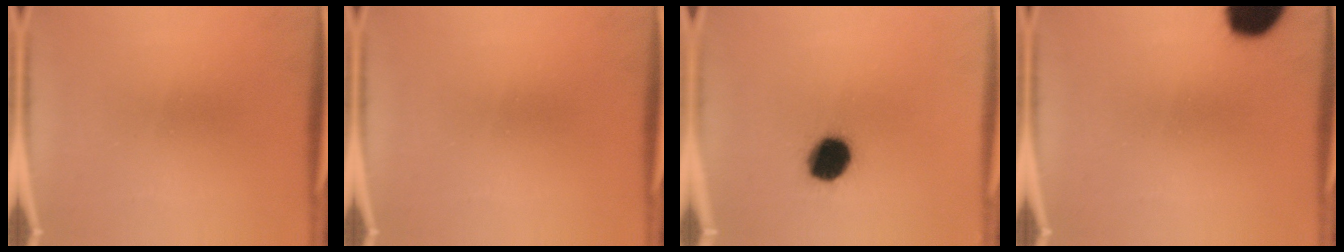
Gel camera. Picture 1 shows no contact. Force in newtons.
{"total": 0.0}
{"total": 10.7}
{"total": 13.1}